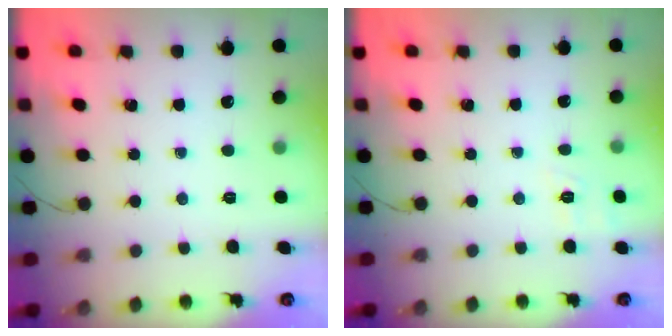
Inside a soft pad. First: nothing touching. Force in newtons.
{"total": 8.0, "press": 7.8, "slide": 2.0}